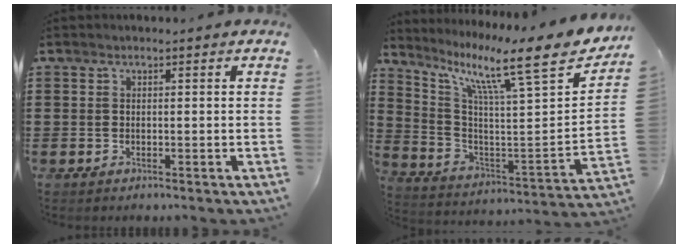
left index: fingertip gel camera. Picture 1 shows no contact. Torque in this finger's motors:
{"motor_torque": [2.14, 0.00, 0.34, 0.21]}